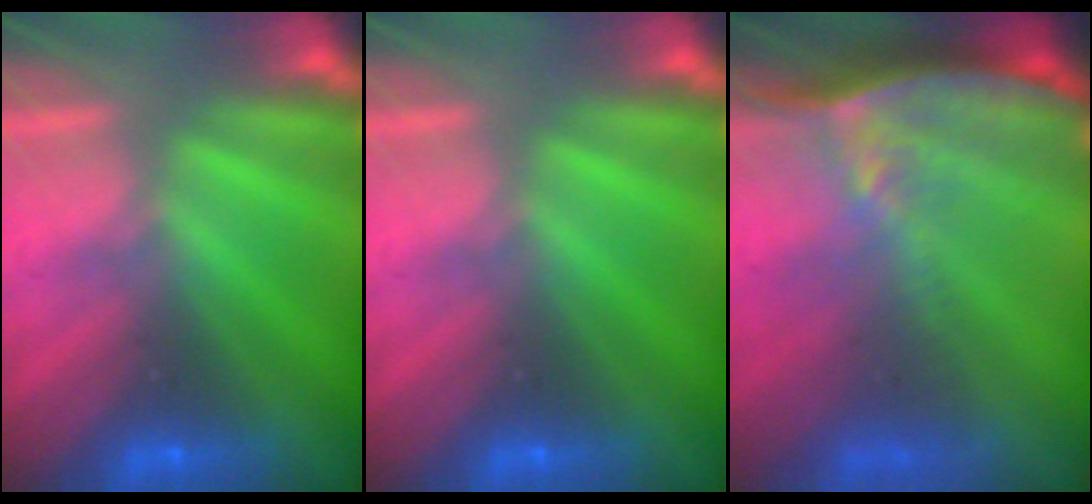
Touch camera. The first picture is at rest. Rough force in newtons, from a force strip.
{"total": 0.0}
{"total": 10.2}